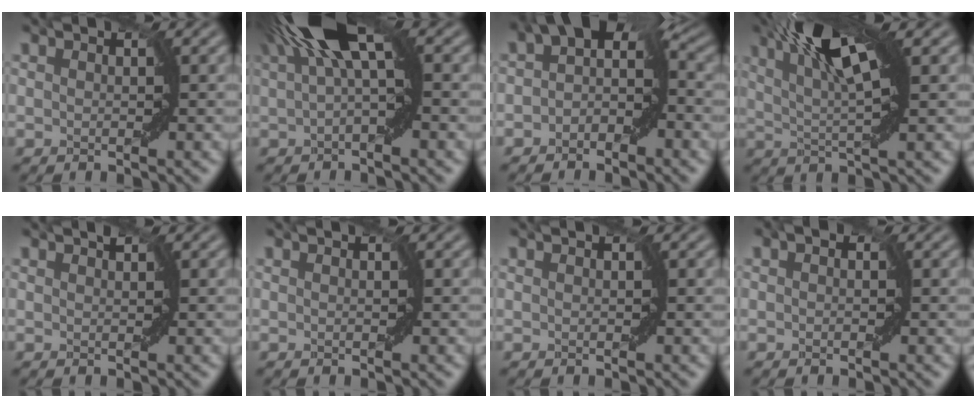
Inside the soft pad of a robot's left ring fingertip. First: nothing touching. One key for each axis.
{"total": 7.3, "fx": 2.5, "fy": 2.3, "fz": 6.5, "tx": -0.115, "ty": 0.015, "tz": 0.033}
{"total": 4.9, "fx": 0.0, "fy": 2.8, "fz": 4.0, "tx": -0.042, "ty": 0.023, "tz": -0.018}
{"total": 7.5, "fx": 3.1, "fy": 1.8, "fz": 6.6, "tx": -0.112, "ty": 0.012, "tz": 0.053}
{"total": 0.0}
{"total": 0.0}
{"total": 0.0}
{"total": 0.7, "fx": 0.1, "fy": 0.4, "fz": 0.5, "tx": -0.004, "ty": 0.002, "tz": -0.003}